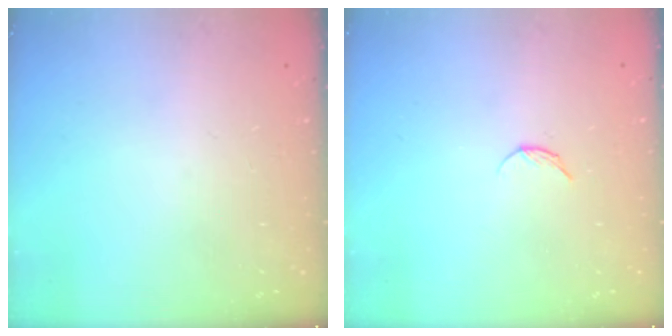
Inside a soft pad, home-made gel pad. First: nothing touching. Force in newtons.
{"total": 4.9, "press": 4.9, "slide": 0.6}